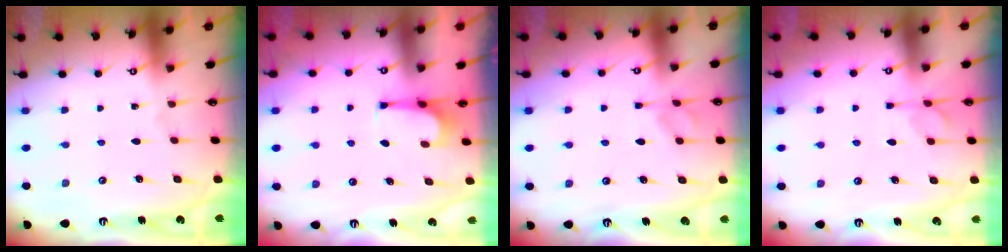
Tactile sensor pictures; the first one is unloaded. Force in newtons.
{"total": 1.4, "press": 1.4, "slide": 0.4}
{"total": 4.8, "press": 4.8, "slide": 0.8}
{"total": 3.0, "press": 2.7, "slide": 1.3}